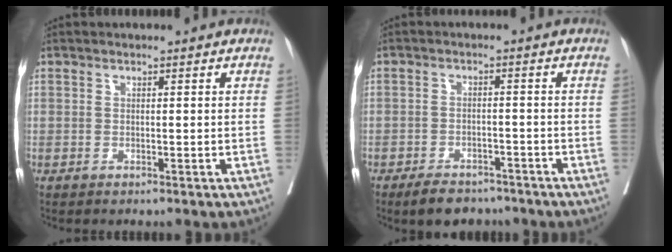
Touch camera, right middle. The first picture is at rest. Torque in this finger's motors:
{"motor_torque": [0.07, -0.09, 0.06, 0.01]}